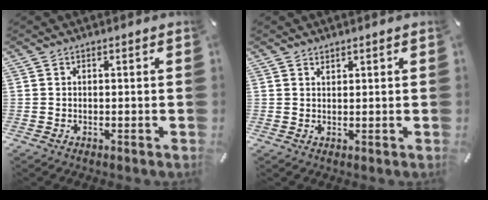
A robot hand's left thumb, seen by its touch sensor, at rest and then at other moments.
{"total": 1.2, "force": [1.1, 0.5, 0.1], "torque": [-0.002, -0.002, 0.021]}